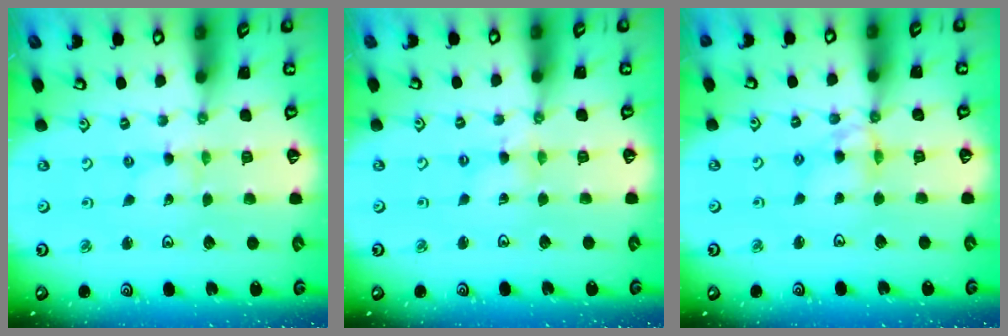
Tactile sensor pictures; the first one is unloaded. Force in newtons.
{"total": 1.6, "press": 1.6, "slide": 0.3}
{"total": 7.4, "press": 7.4, "slide": 0.6}